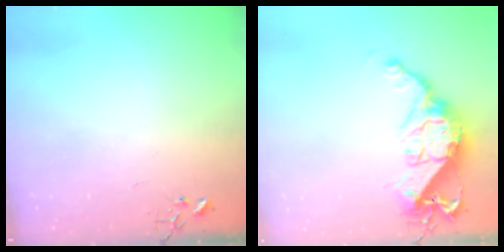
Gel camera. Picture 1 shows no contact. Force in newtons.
{"total": 15.3, "press": 15.3, "slide": 1.0}